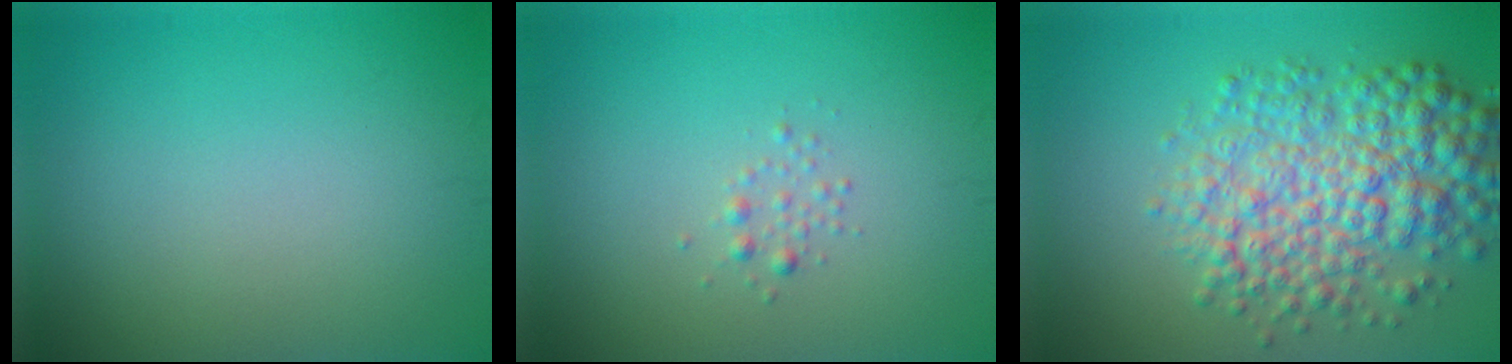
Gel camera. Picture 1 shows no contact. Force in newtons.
{"total": 0.9, "press": 0.9, "slide": 0.0}
{"total": 7.8, "press": 7.8, "slide": 0.1}